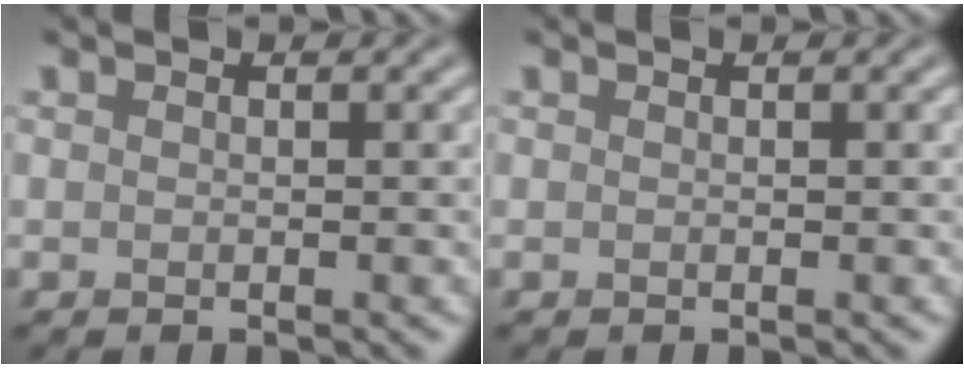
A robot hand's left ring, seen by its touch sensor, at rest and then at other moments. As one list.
[{"total": 0.0}]